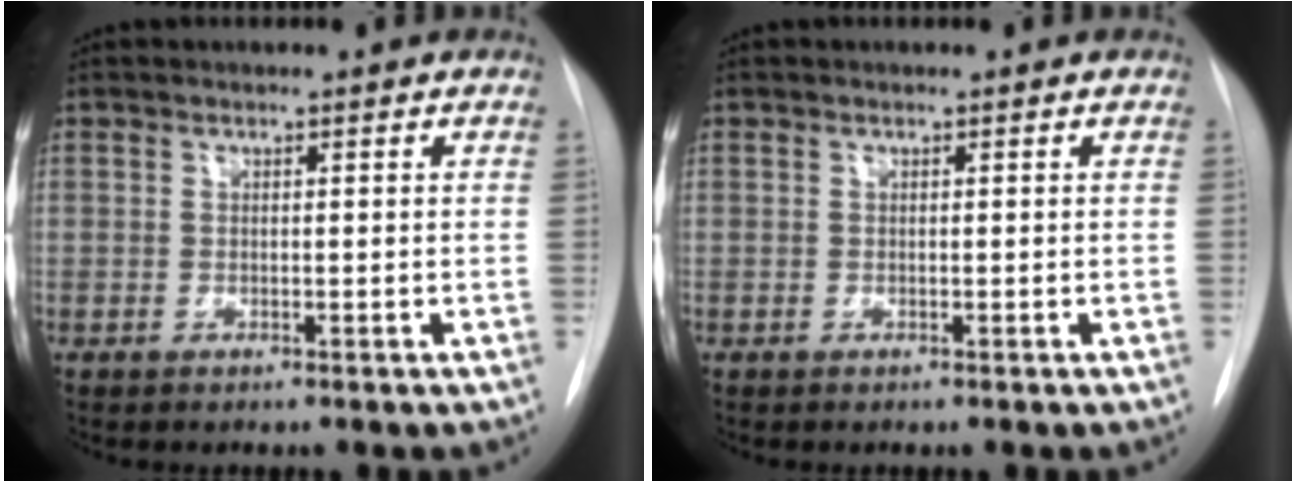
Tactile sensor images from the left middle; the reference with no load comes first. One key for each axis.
{"total": 0.0}